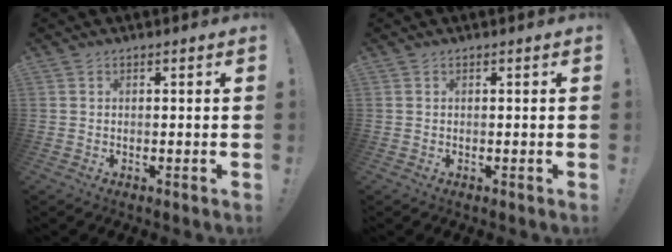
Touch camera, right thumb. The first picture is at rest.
{"total": 0.0}